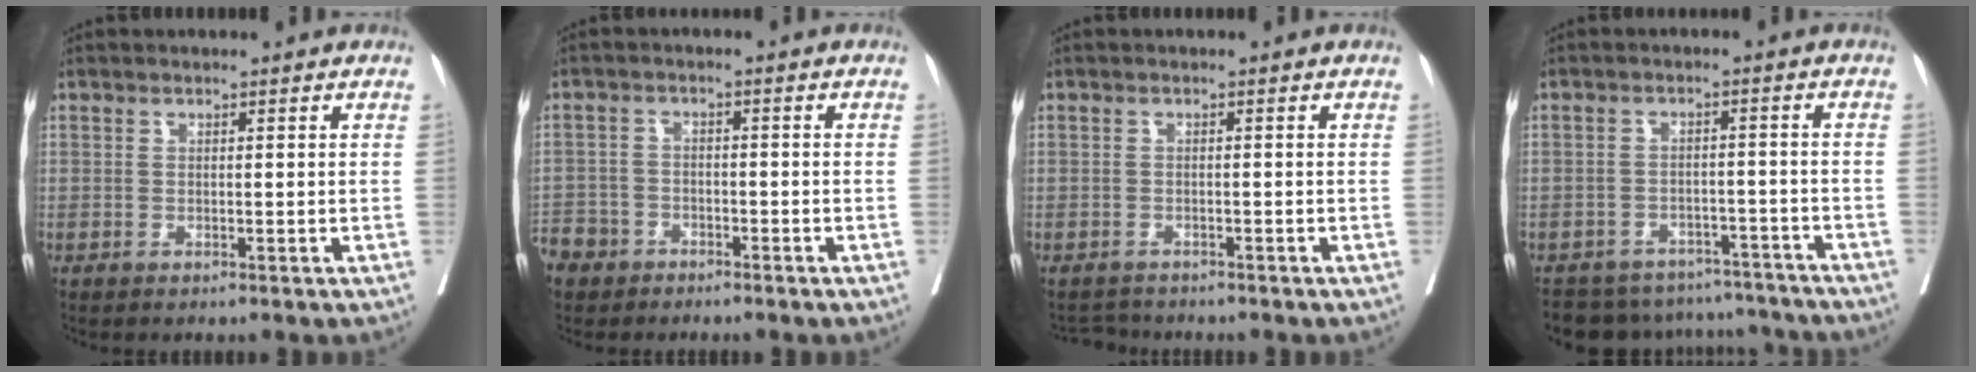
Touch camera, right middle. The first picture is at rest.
{"total": 7.0, "force": [-5.4, 4.3, 1.2], "torque": [-0.038, 0.002, -0.104]}
{"total": 2.2, "force": [-2.1, 0.6, -0.3], "torque": [0.001, -0.008, -0.036]}
{"total": 14.3, "force": [-13.0, 5.4, 2.3], "torque": [-0.040, 0.021, -0.157]}